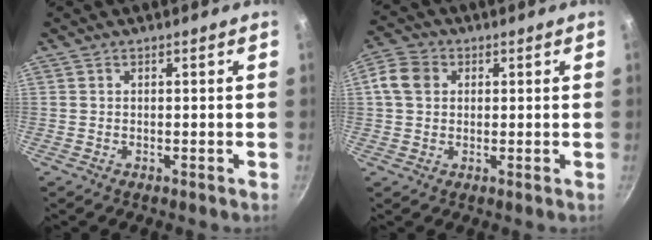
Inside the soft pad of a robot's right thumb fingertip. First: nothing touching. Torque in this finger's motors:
{"motor_torque": [0.21, 1.37, 0.25, 0.08, 0.24]}